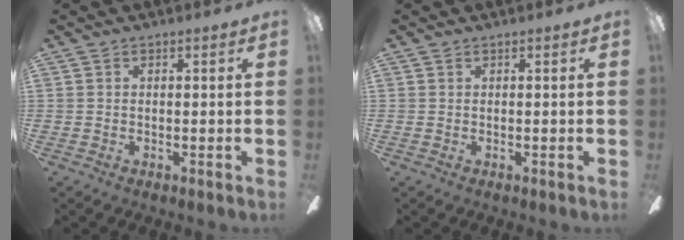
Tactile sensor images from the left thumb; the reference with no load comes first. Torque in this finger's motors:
{"motor_torque": [0.00, 0.00, 0.06, -0.06, 0.00]}